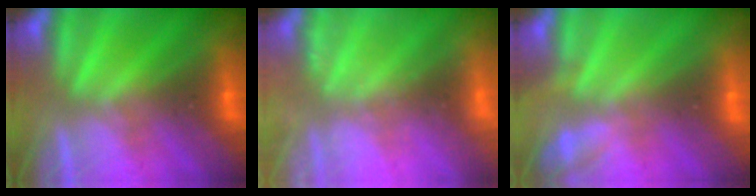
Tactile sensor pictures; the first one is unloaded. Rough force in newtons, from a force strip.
{"total": 2.4}
{"total": 2.2}